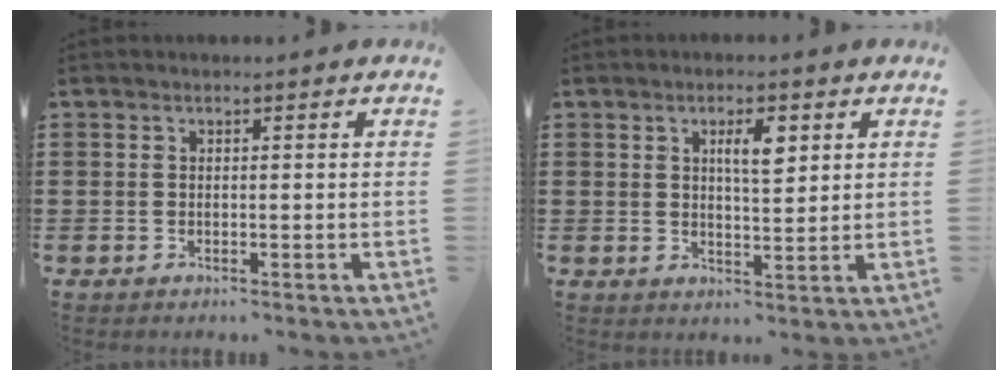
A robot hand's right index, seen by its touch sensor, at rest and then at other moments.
{"total": 4.3, "force": [1.7, 1.3, 3.7], "torque": [-0.069, 0.006, 0.025]}